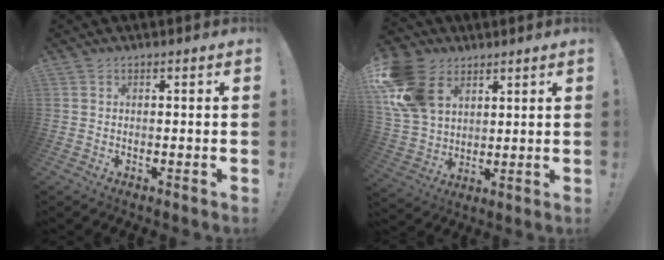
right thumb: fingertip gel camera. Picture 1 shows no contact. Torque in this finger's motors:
{"motor_torque": [1.41, 1.48, 0.92, 0.82, 0.25]}